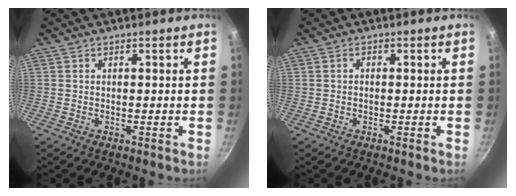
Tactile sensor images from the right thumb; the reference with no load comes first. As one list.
[{"total": 0.6, "force": [-0.1, 0.4, 0.3], "torque": [-0.006, 0.005, -0.001]}]